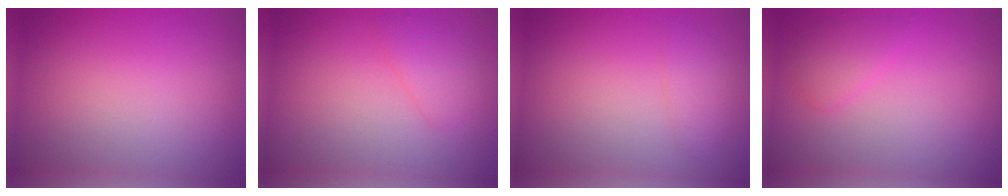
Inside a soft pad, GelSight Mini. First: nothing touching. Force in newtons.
{"total": 1.9, "press": 1.9, "slide": 0.1}
{"total": 1.4, "press": 1.4, "slide": 0.1}
{"total": 1.8, "press": 1.8, "slide": 0.1}